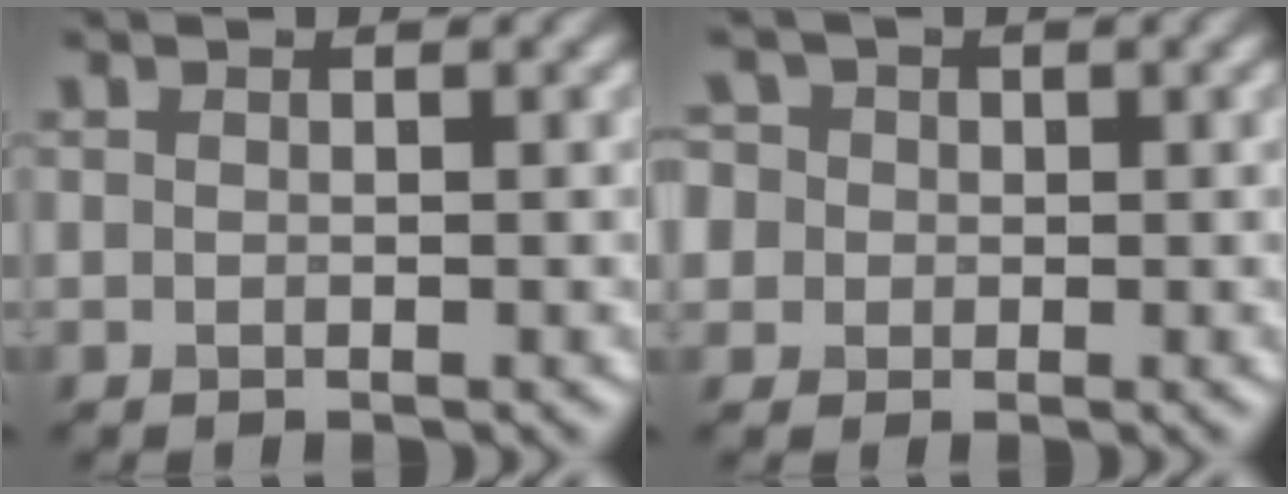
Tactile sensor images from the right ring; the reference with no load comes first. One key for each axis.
{"total": 5.9, "fx": 1.7, "fy": 5.2, "fz": 2.3, "tx": -0.049, "ty": 0.033, "tz": -0.002}